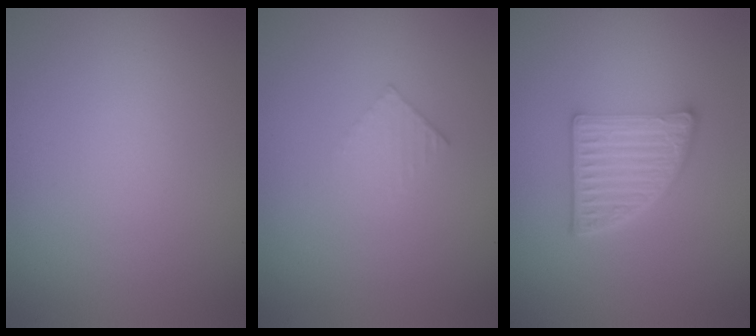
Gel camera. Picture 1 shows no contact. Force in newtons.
{"total": 1.1, "press": 1.1, "slide": 0.0}
{"total": 5.4, "press": 3.9, "slide": 3.8}